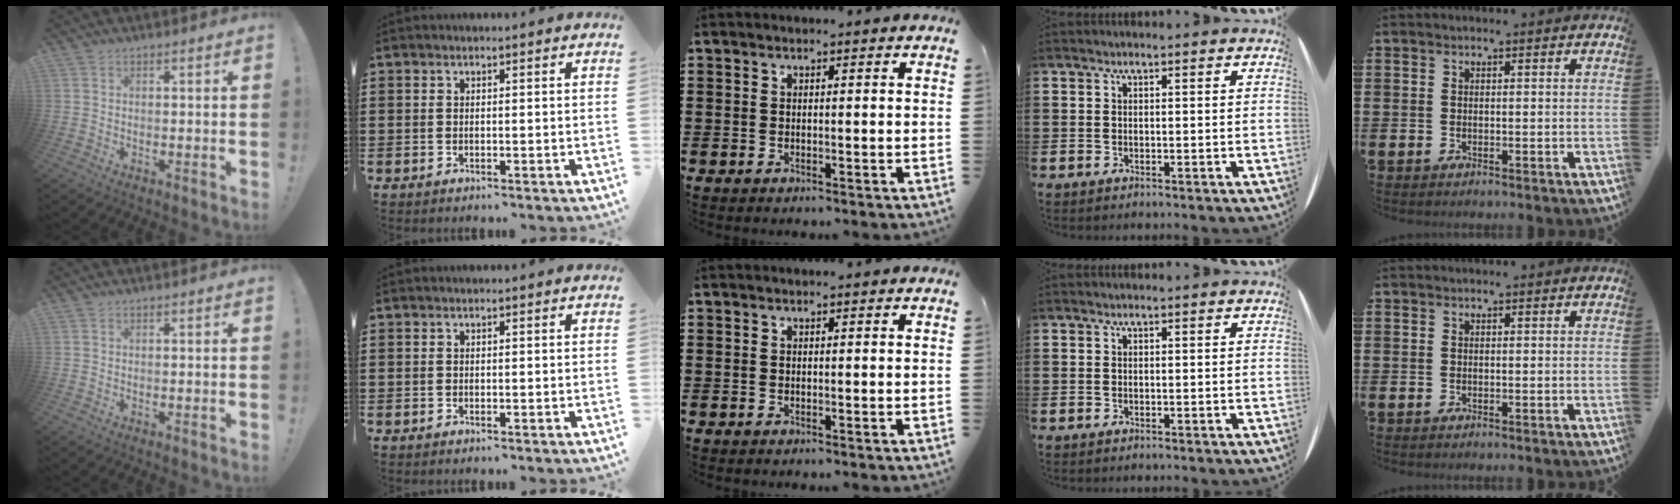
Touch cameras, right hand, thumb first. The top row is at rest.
{}